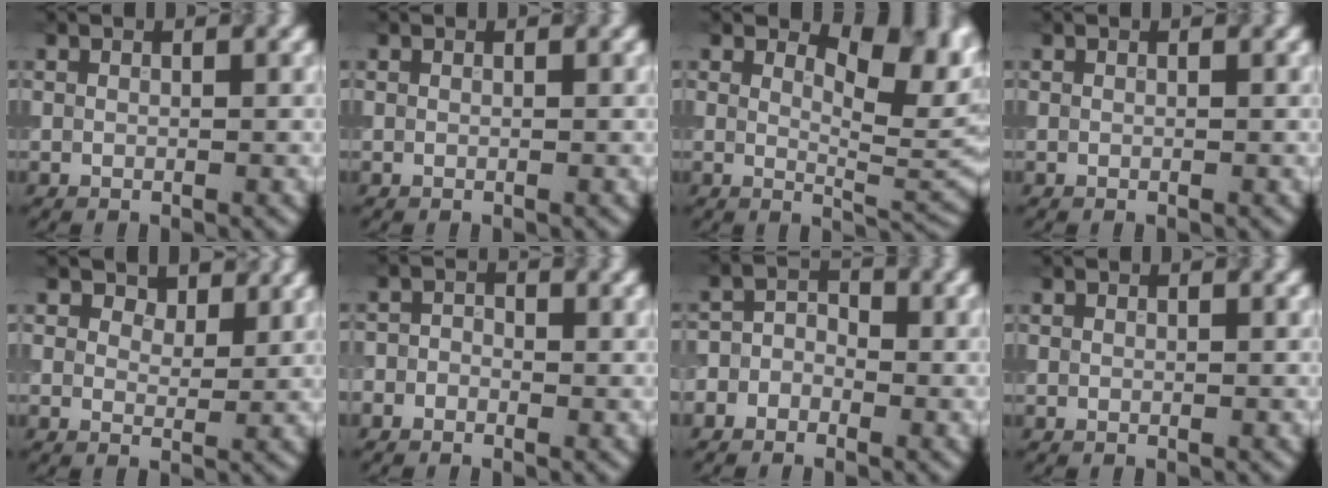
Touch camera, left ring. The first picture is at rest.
{"total": 0.0}
{"total": 4.9, "force": [2.6, 2.0, 3.6], "torque": [-0.054, -0.010, 0.035]}
{"total": 0.0}
{"total": 2.6, "force": [2.0, 1.4, 0.9], "torque": [-0.020, -0.014, 0.028]}
{"total": 1.3, "force": [-0.8, 1.1, 0.4], "torque": [0.004, 0.002, -0.023]}
{"total": 2.6, "force": [-1.3, 2.1, 0.9], "torque": [0.003, 0.012, -0.036]}
{"total": 0.0}